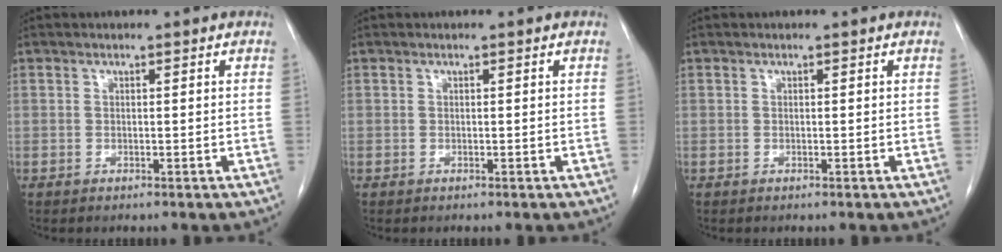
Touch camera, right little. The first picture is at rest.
{"total": 0.0}
{"total": 0.0}